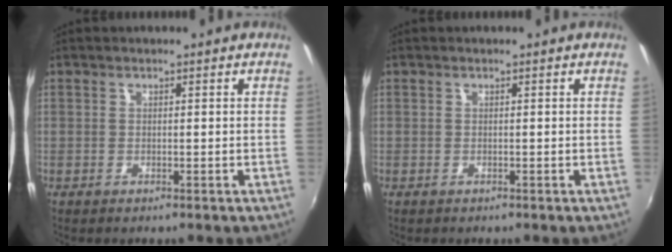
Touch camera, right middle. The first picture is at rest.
{"total": 0.0}